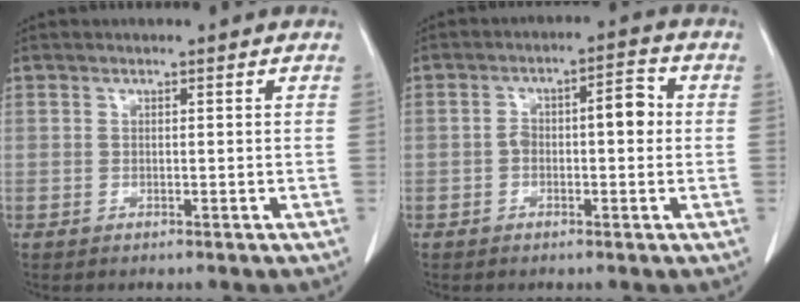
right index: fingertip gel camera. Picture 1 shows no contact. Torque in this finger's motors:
{"motor_torque": [0.20, 0.07, 0.12, 0.02]}